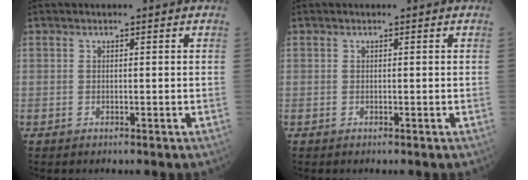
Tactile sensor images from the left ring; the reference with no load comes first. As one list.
[{"total": 0.0}]